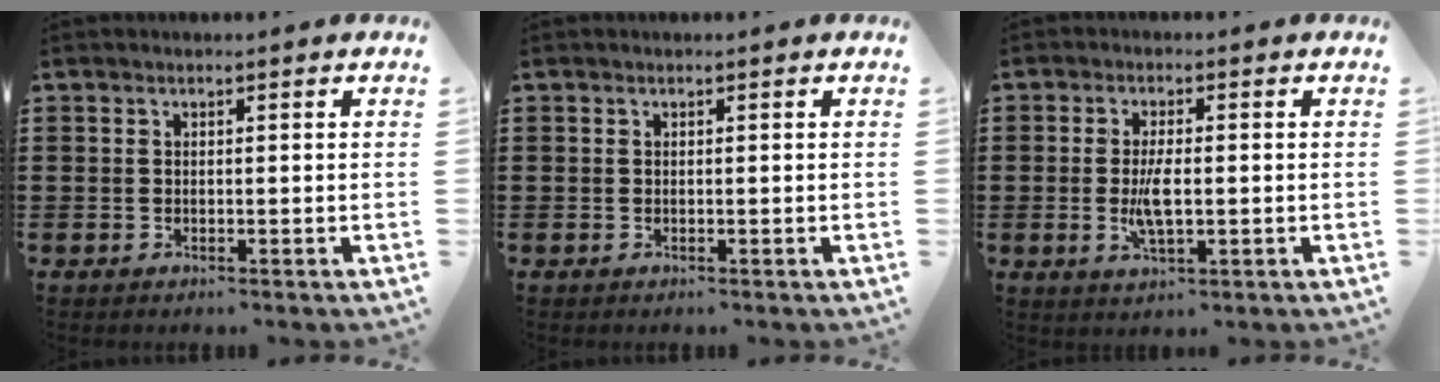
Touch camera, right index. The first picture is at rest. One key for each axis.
{"total": 0.0}
{"total": 5.1, "fx": -0.5, "fy": 1.6, "fz": 4.8, "tx": -0.104, "ty": -0.007, "tz": -0.016}